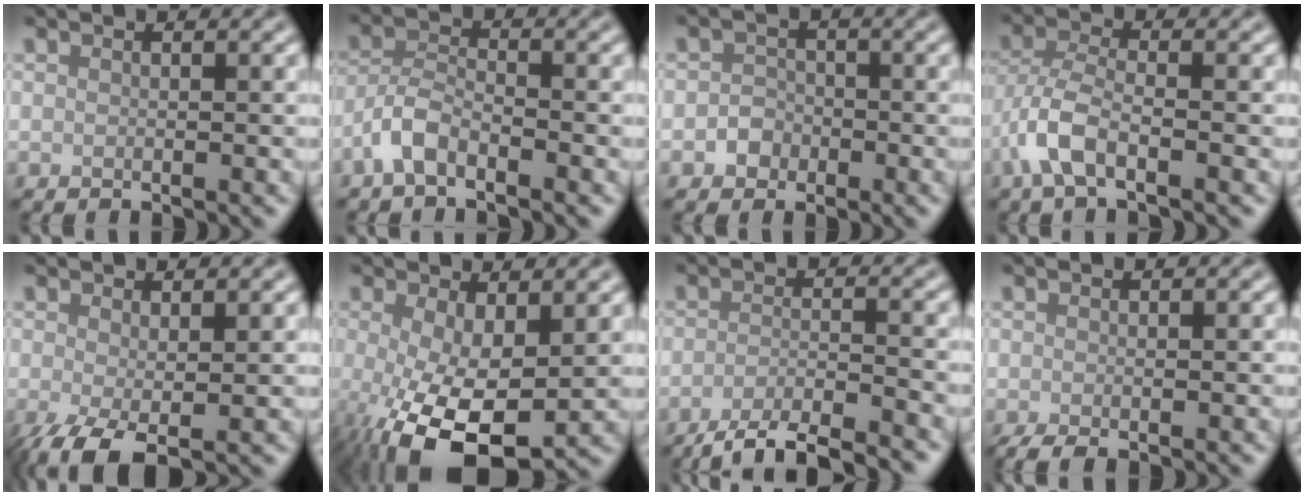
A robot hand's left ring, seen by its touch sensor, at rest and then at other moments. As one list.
[{"total": 2.9, "force": [-2.0, 1.1, 1.8], "torque": [-0.039, 0.009, -0.048]}, {"total": 1.8, "force": [-0.7, 1.6, 0.4], "torque": [0.002, 0.005, -0.016]}, {"total": 4.3, "force": [-1.9, 1.6, 3.5], "torque": [-0.080, 0.006, -0.048]}, {"total": 3.7, "force": [-1.2, 1.3, 3.2], "torque": [-0.071, -0.011, -0.025]}, {"total": 10.3, "force": [-2.8, 4.3, 8.9], "torque": [-0.172, -0.028, -0.038]}, {"total": 5.5, "force": [-4.5, 1.0, 3.0], "torque": [-0.046, -0.004, -0.082]}, {"total": 1.5, "force": [-0.9, 0.4, 1.2], "torque": [-0.025, -0.010, -0.017]}]